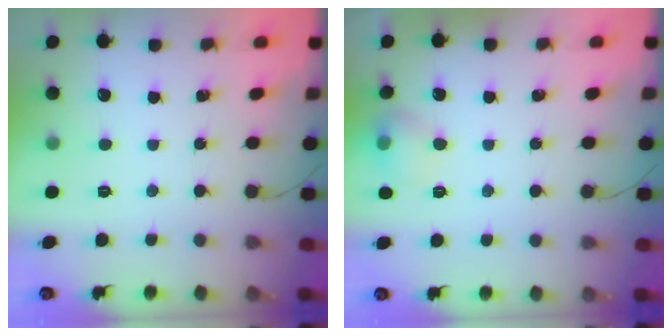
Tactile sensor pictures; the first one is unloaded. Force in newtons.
{"total": 8.2, "press": 8.0, "slide": 1.4}